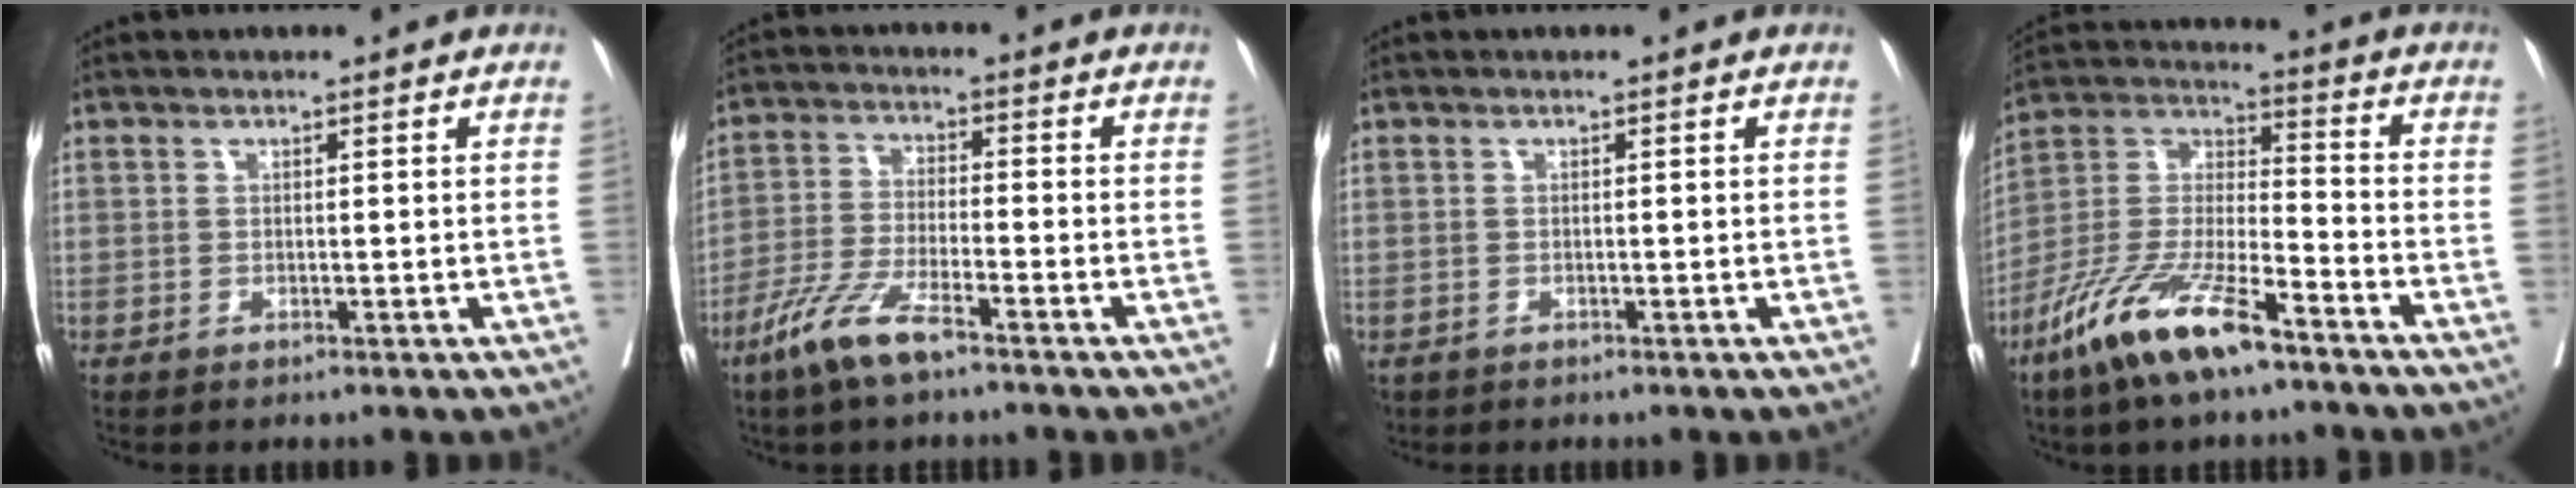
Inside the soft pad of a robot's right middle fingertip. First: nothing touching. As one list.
[{"total": 7.7, "force": [-5.3, 0.9, 5.5], "torque": [-0.121, -0.014, -0.106]}, {"total": 1.1, "force": [-0.8, 0.8, 0.2], "torque": [-0.009, 0.001, -0.010]}, {"total": 14.9, "force": [-9.8, 3.1, 10.7], "torque": [-0.224, -0.015, -0.188]}]